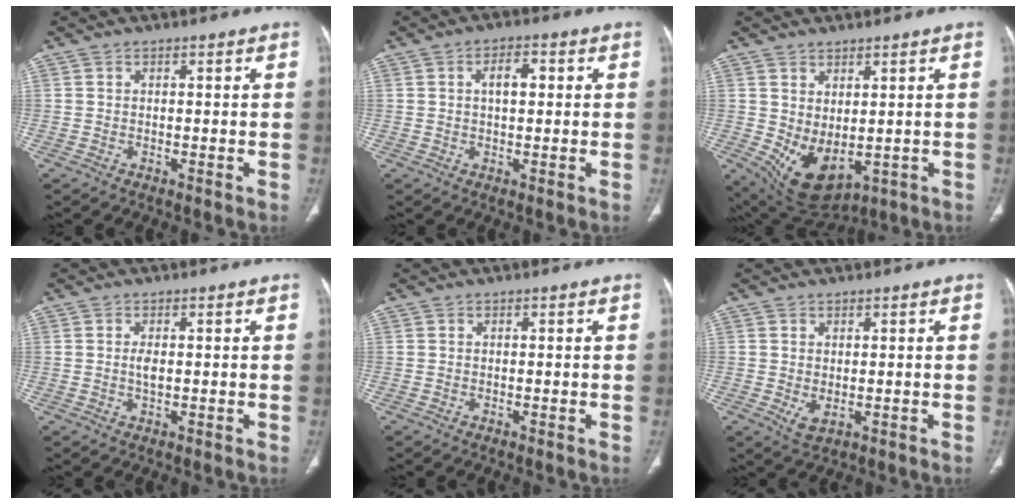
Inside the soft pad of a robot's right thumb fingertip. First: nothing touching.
{"total": 4.2, "force": [0.8, 2.1, 3.5], "torque": [-0.052, 0.008, 0.012]}
{"total": 9.3, "force": [-0.5, 5.5, 7.6], "torque": [-0.121, -0.011, 0.025]}
{"total": 1.9, "force": [0.1, 0.8, 1.7], "torque": [-0.031, -0.001, 0.002]}
{"total": 0.0}
{"total": 2.6, "force": [-0.2, 1.6, 2.1], "torque": [-0.036, -0.005, 0.007]}